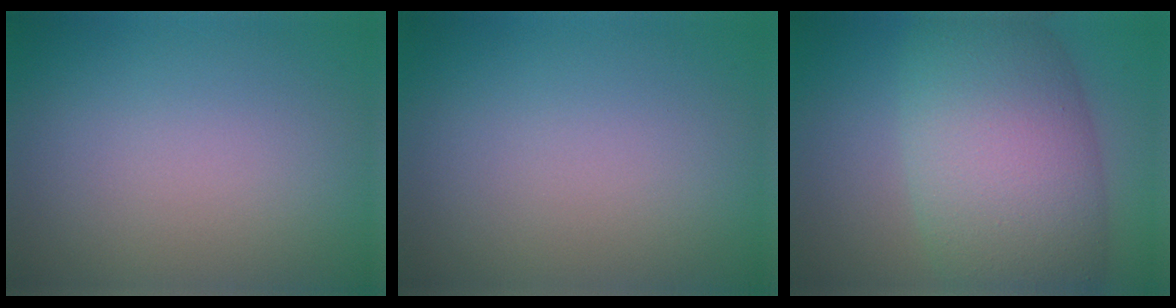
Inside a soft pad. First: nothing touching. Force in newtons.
{"total": 0.0}
{"total": 10.7, "press": 10.7, "slide": 0.2}